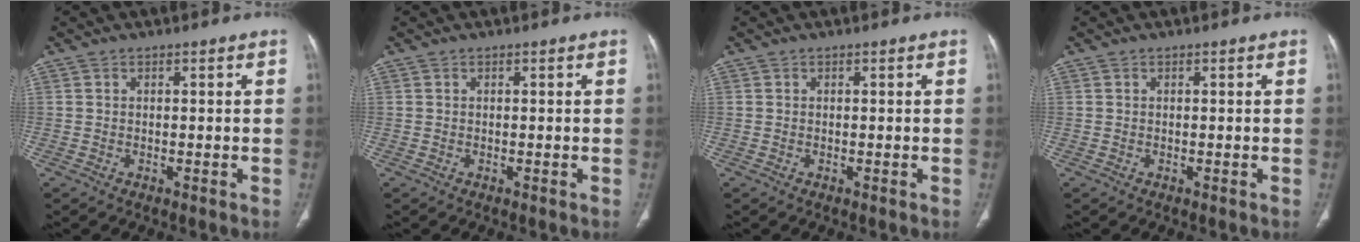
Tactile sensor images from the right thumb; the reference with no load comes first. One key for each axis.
{"total": 0.0}
{"total": 0.0}
{"total": 0.0}